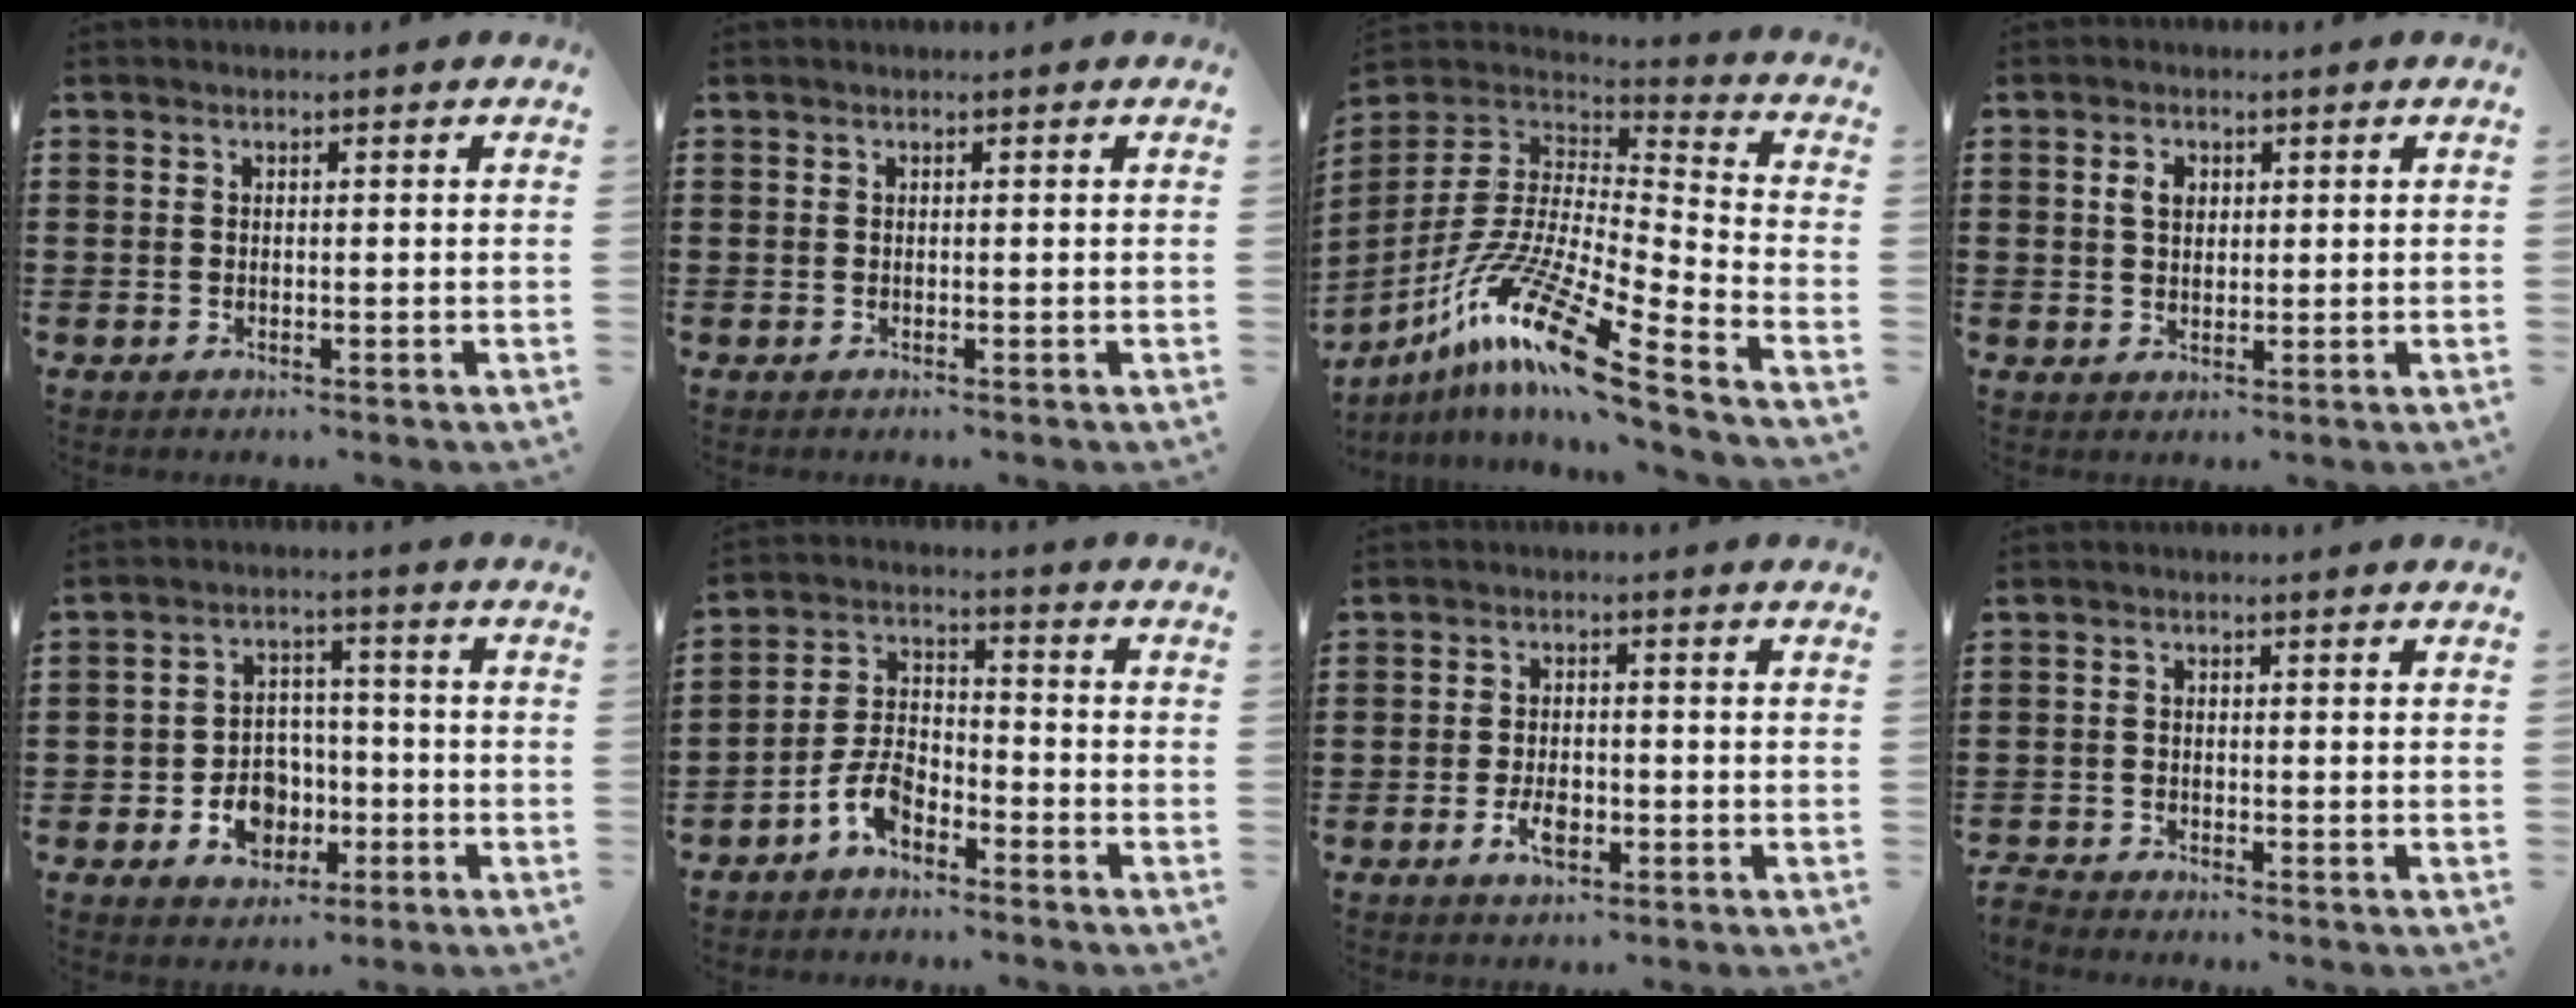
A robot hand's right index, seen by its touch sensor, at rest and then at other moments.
{"total": 0.0}
{"total": 15.7, "force": [-10.2, 1.6, 11.8], "torque": [-0.236, 0.006, -0.196]}
{"total": 2.6, "force": [0.7, 1.8, 1.7], "torque": [-0.040, 0.010, 0.013]}
{"total": 6.6, "force": [-2.4, 5.5, 2.8], "torque": [-0.048, 0.018, -0.039]}
{"total": 6.2, "force": [-3.9, 3.3, 3.5], "torque": [-0.088, 0.012, -0.080]}
{"total": 4.0, "force": [-1.5, 1.9, 3.2], "torque": [-0.069, -0.001, -0.029]}
{"total": 1.8, "force": [-1.8, 0.1, -0.1], "torque": [-0.004, 0.001, -0.039]}